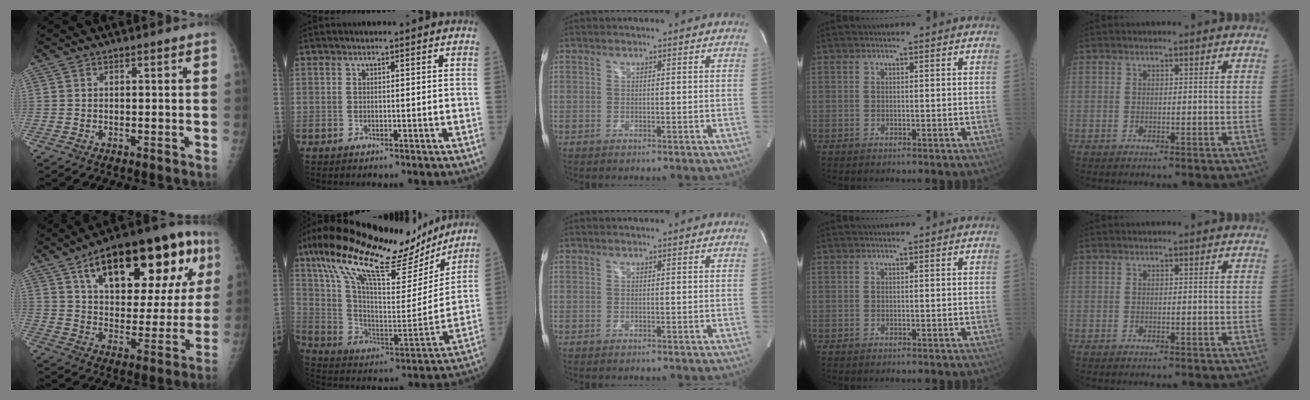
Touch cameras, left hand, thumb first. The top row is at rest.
{"thumb": {"total": 28.0, "force": [12.7, 12.5, 21.6], "torque": [-0.281, 0.005, 0.191]}, "index": {"total": 26.3, "force": [19.9, 6.7, 15.8], "torque": [-0.276, 0.025, 0.317]}}